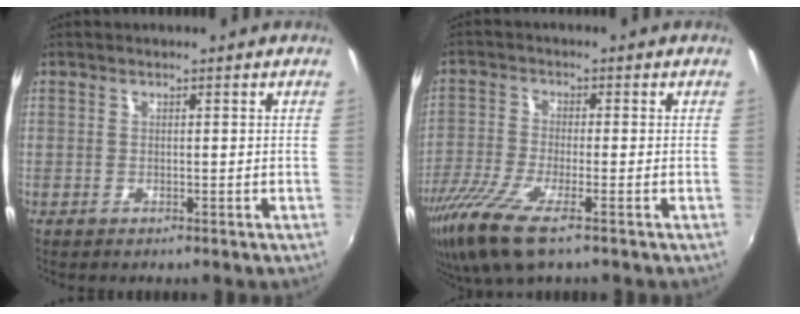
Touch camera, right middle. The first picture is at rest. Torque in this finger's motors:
{"motor_torque": [1.33, -0.81, 0.54, 0.20]}